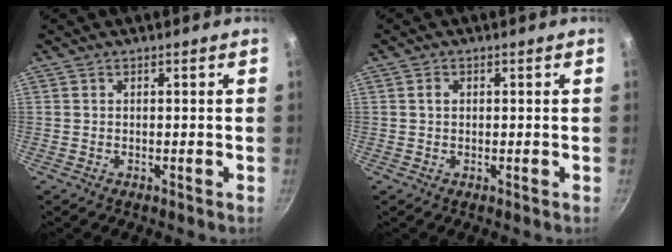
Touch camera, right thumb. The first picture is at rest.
{"total": 1.5, "force": [0.4, 1.1, 0.9], "torque": [-0.012, 0.005, 0.005]}